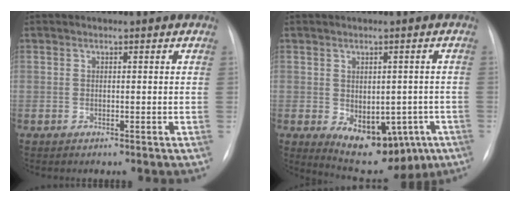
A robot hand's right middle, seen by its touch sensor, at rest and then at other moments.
{"total": 11.3, "force": [-4.4, 7.0, 7.8], "torque": [-0.092, 0.010, -0.043]}